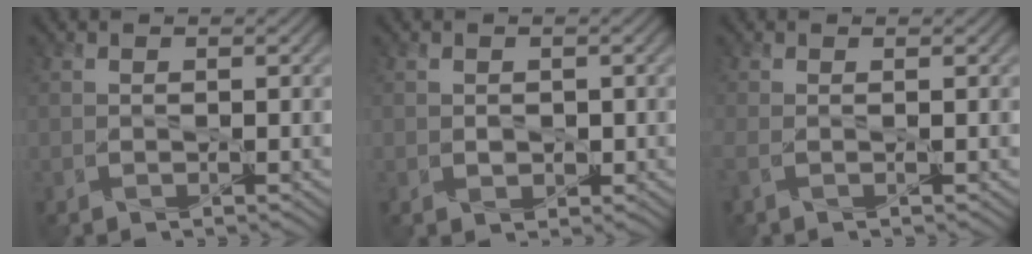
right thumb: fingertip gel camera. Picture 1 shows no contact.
{"total": 1.3, "force": [0.0, 1.1, 0.7], "torque": [-0.017, -0.007, 0.002]}
{"total": 1.1, "force": [-0.1, 0.1, 1.1], "torque": [-0.027, 0.000, -0.005]}